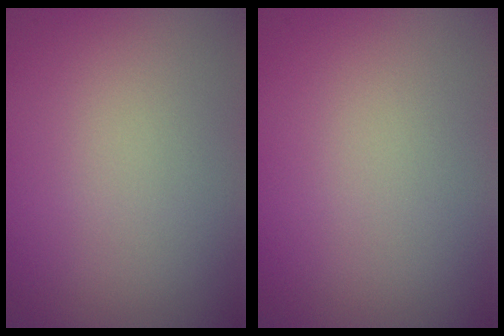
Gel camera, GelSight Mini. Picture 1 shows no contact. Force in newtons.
{"total": 0.0}